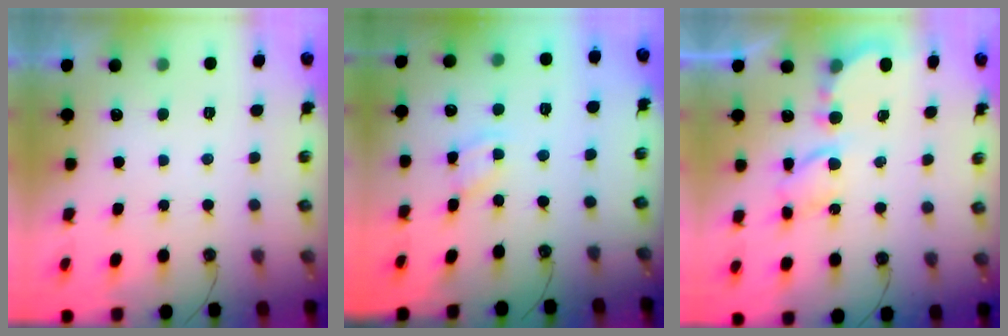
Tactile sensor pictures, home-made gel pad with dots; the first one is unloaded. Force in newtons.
{"total": 2.1, "press": 2.1, "slide": 0.3}
{"total": 6.1, "press": 6.1, "slide": 0.1}